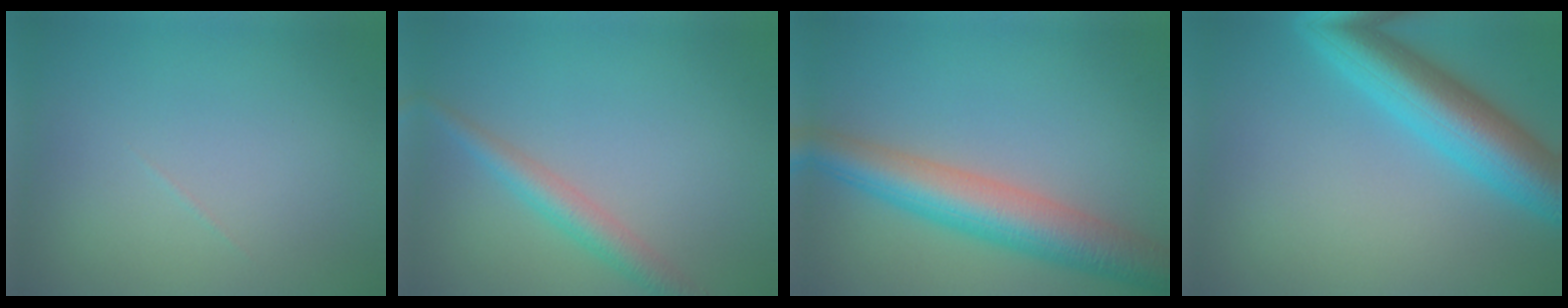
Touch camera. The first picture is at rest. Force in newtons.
{"total": 2.9, "press": 2.9, "slide": 0.2}
{"total": 7.3, "press": 7.3, "slide": 0.3}
{"total": 8.2, "press": 8.2, "slide": 0.2}